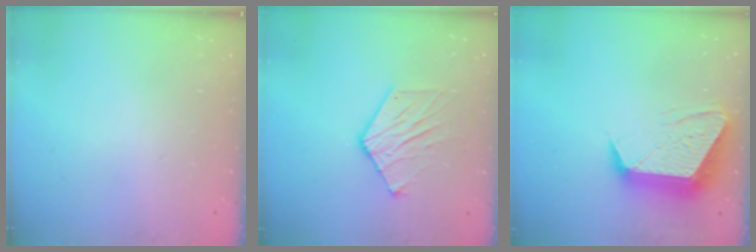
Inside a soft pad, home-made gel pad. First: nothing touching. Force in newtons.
{"total": 10.2, "press": 10.2, "slide": 0.8}
{"total": 13.9, "press": 13.9, "slide": 0.9}